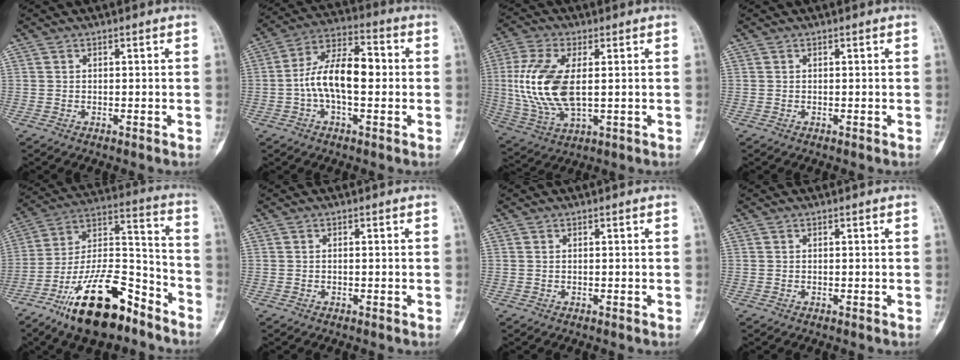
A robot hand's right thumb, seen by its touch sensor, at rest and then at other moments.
{"total": 13.0, "force": [-0.7, 6.5, 11.3], "torque": [-0.195, 0.037, -0.020]}
{"total": 15.0, "force": [1.1, 7.3, 13.0], "torque": [-0.283, -0.007, 0.030]}
{"total": 0.0}
{"total": 22.1, "force": [-14.1, 8.8, 14.6], "torque": [-0.254, 0.092, -0.245]}
{"total": 0.0}
{"total": 0.0}
{"total": 0.0}